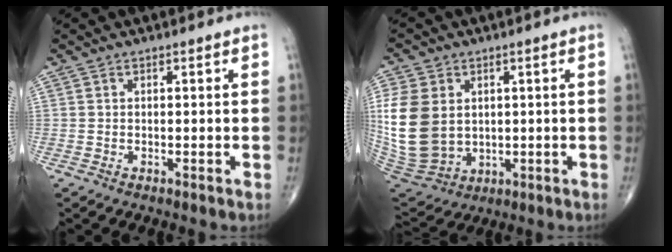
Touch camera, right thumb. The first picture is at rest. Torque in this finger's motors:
{"motor_torque": [0.01, 0.55, 0.90, 0.39, 0.39]}